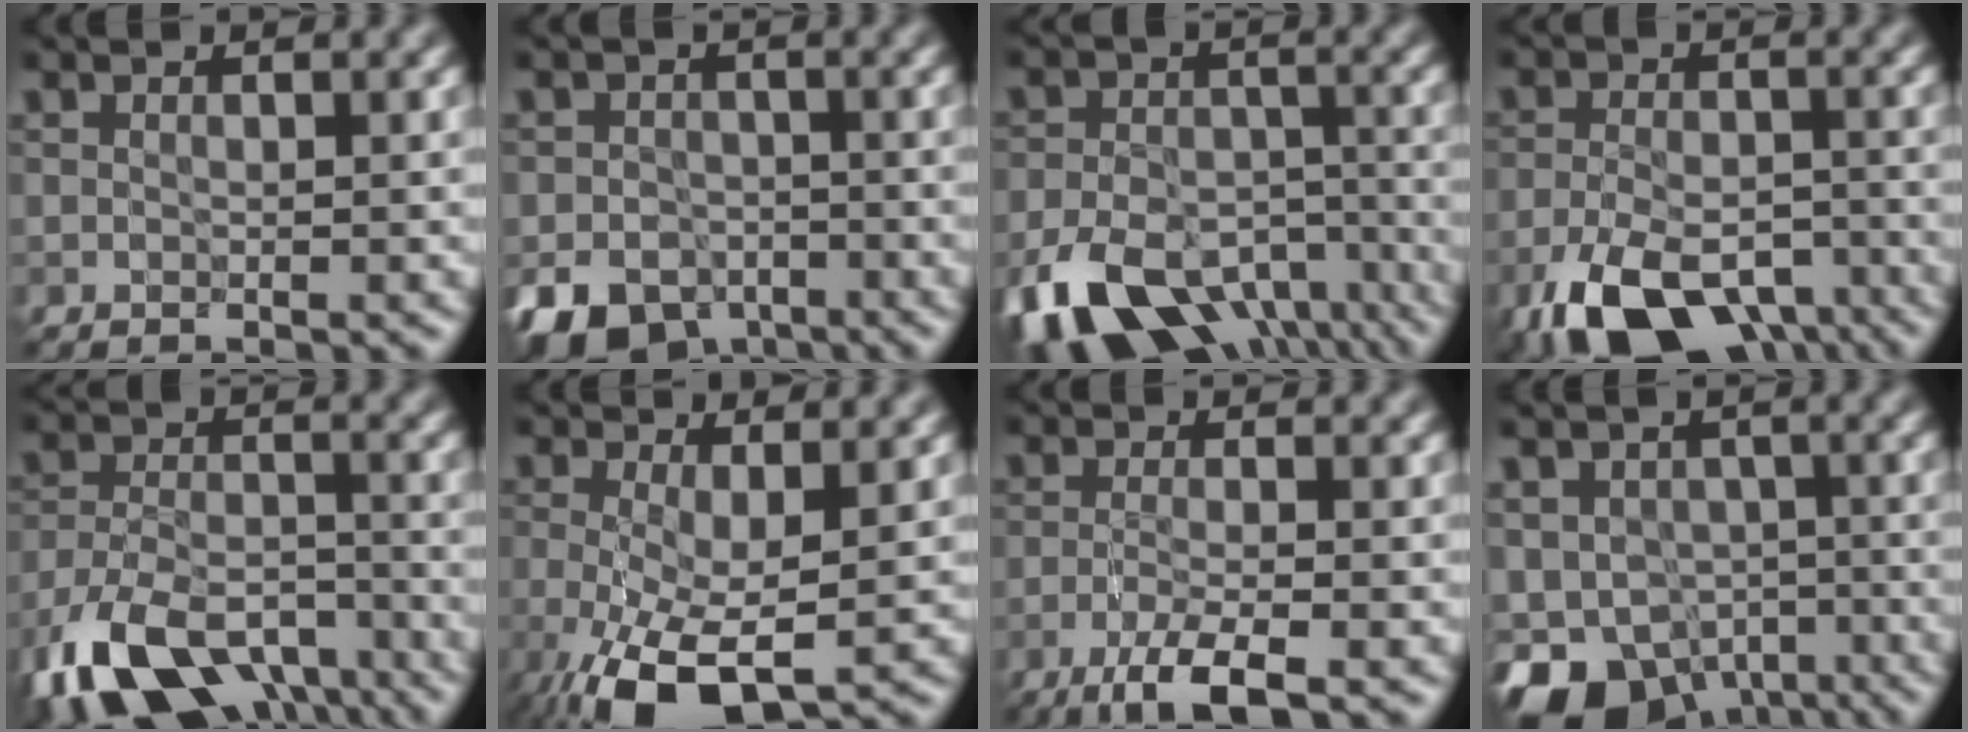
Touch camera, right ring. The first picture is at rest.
{"total": 7.5, "force": [-4.7, 5.1, 2.7], "torque": [-0.035, -0.018, -0.077]}
{"total": 14.1, "force": [-8.9, 7.8, 7.7], "torque": [-0.156, -0.036, -0.134]}
{"total": 11.2, "force": [-6.9, 5.4, 7.0], "torque": [-0.140, -0.023, -0.114]}
{"total": 13.1, "force": [-9.2, 6.0, 7.2], "torque": [-0.152, -0.025, -0.153]}
{"total": 7.0, "force": [-2.0, 2.7, 6.1], "torque": [-0.131, -0.019, -0.034]}
{"total": 4.1, "force": [-2.3, 0.8, 3.3], "torque": [-0.059, 0.001, -0.053]}
{"total": 9.7, "force": [-5.7, 6.4, 4.5], "torque": [-0.082, -0.022, -0.097]}